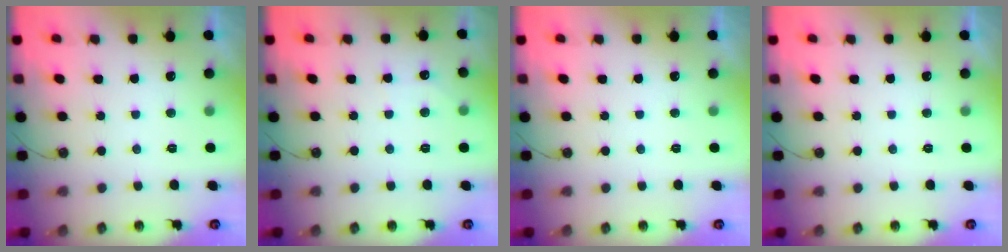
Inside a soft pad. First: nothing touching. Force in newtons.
{"total": 2.8, "press": 2.8, "slide": 0.4}
{"total": 0.8, "press": 0.5, "slide": 0.6}
{"total": 0.0}